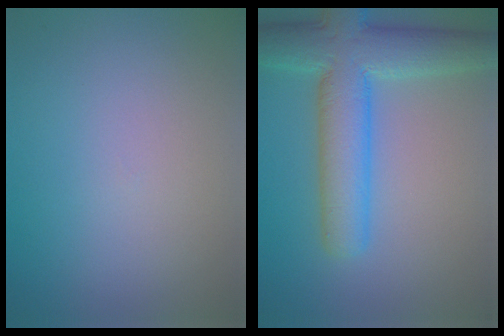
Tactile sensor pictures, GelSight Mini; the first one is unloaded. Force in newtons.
{"total": 8.2, "press": 8.2, "slide": 0.6}